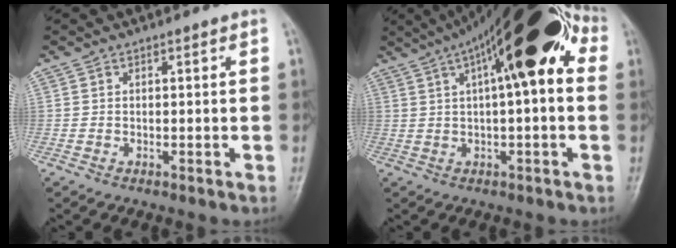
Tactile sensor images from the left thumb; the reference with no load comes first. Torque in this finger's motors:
{"motor_torque": [0.61, 1.24, 2.05, -0.73, 0.45]}